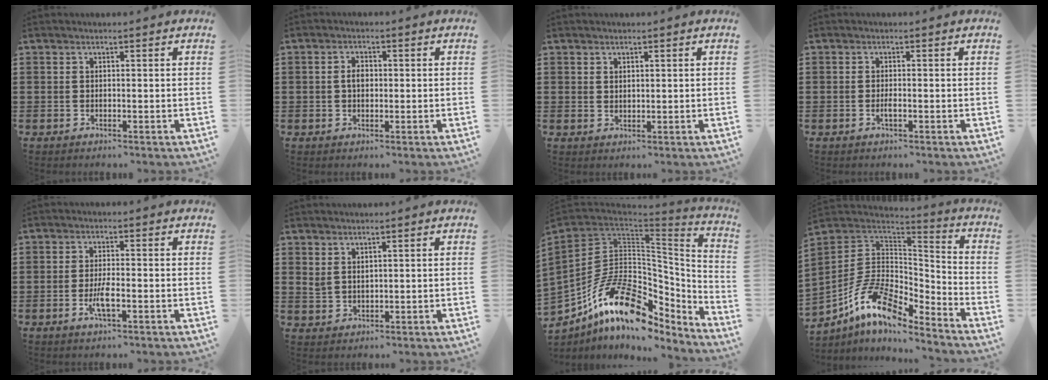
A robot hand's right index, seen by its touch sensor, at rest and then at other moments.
{"total": 2.0, "force": [0.1, 1.0, 1.7], "torque": [-0.033, 0.005, 0.000]}
{"total": 1.0, "force": [1.0, 0.2, 0.2], "torque": [-0.002, 0.002, 0.020]}
{"total": 1.1, "force": [-0.4, 0.1, 1.0], "torque": [-0.026, -0.008, -0.008]}
{"total": 3.6, "force": [-1.3, 0.6, 3.2], "torque": [-0.067, -0.006, -0.026]}
{"total": 0.8, "force": [0.2, 0.5, 0.6], "torque": [-0.012, 0.004, 0.003]}
{"total": 19.2, "force": [-7.8, 11.1, 13.5], "torque": [-0.278, 0.027, -0.131]}
{"total": 12.5, "force": [-7.0, 5.5, 8.8], "torque": [-0.191, 0.012, -0.136]}